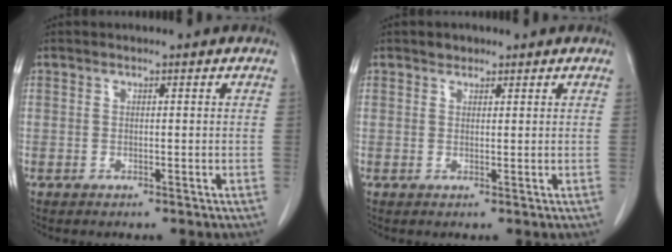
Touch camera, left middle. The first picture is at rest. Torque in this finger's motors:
{"motor_torque": [0.38, -0.38, -0.05, -0.01]}